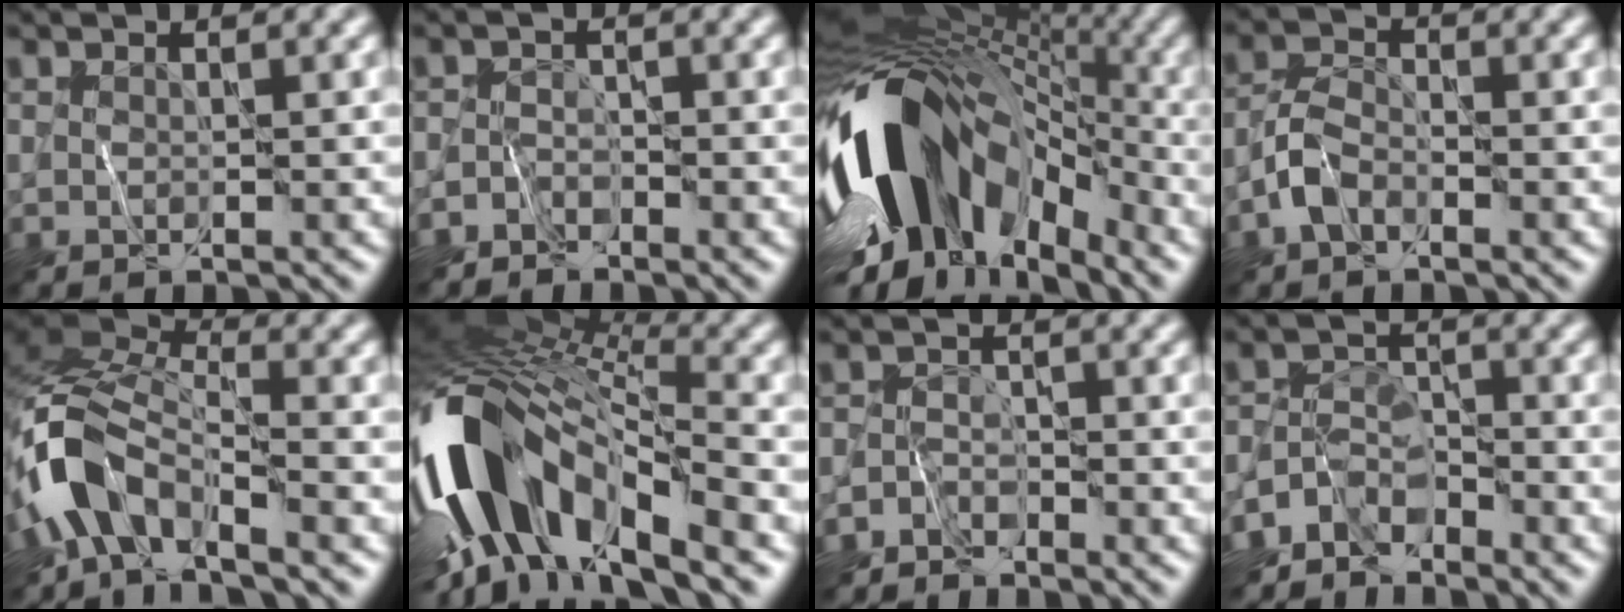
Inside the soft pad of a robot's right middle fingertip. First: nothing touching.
{"total": 1.9, "force": [-1.7, 0.9, -0.1], "torque": [0.006, 0.005, -0.041]}
{"total": 15.7, "force": [-3.5, 10.3, 11.4], "torque": [-0.218, -0.006, -0.065]}
{"total": 3.0, "force": [-1.8, 1.8, 1.7], "torque": [-0.031, 0.007, -0.049]}
{"total": 7.0, "force": [-4.3, 3.3, 4.4], "torque": [-0.078, 0.005, -0.100]}
{"total": 14.5, "force": [-5.2, 6.9, 11.6], "torque": [-0.228, 0.017, -0.104]}
{"total": 2.3, "force": [-2.0, 1.1, 0.1], "torque": [0.002, 0.003, -0.050]}
{"total": 4.2, "force": [-3.5, 2.1, 1.2], "torque": [-0.012, -0.004, -0.074]}